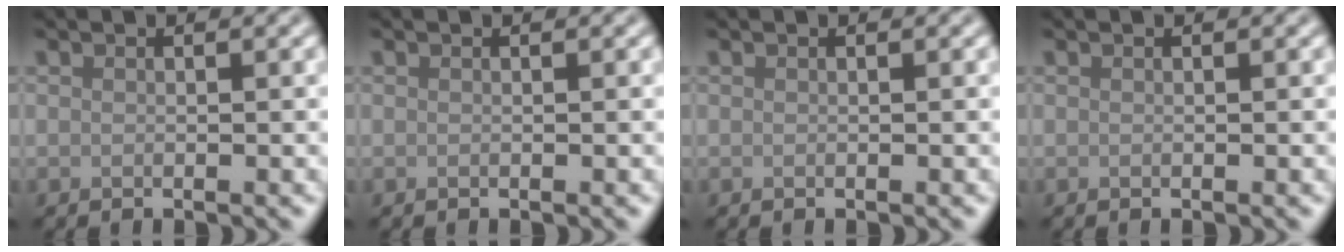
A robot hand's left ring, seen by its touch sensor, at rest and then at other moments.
{"total": 0.0}
{"total": 0.0}
{"total": 0.0}